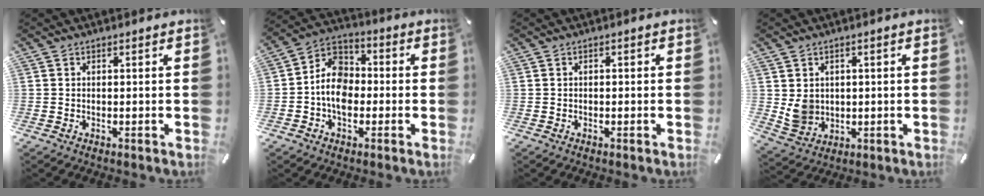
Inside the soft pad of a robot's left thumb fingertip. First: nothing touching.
{"total": 9.0, "force": [-2.4, 6.8, 5.4], "torque": [-0.126, 0.016, -0.049]}
{"total": 0.6, "force": [-0.3, 0.3, 0.3], "torque": [-0.007, 0.001, -0.007]}
{"total": 6.2, "force": [0.9, 5.8, 1.9], "torque": [-0.036, -0.005, 0.018]}